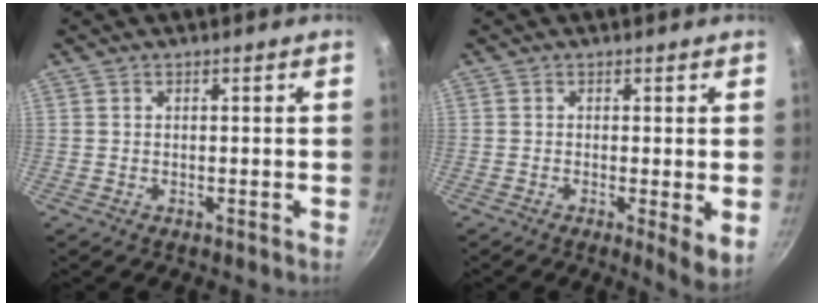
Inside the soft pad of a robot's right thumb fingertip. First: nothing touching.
{"total": 3.9, "force": [-0.5, 0.3, 3.9], "torque": [-0.049, -0.019, -0.005]}